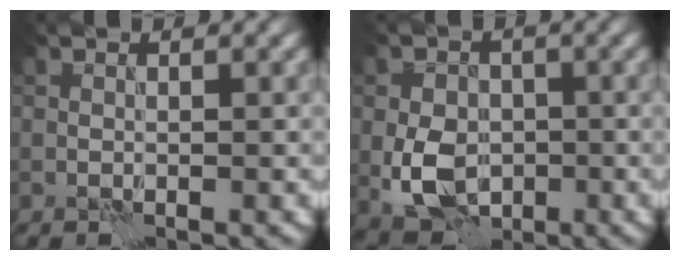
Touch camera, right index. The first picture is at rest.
{"total": 6.4, "force": [-1.3, 4.8, 4.0], "torque": [-0.077, -0.008, -0.030]}